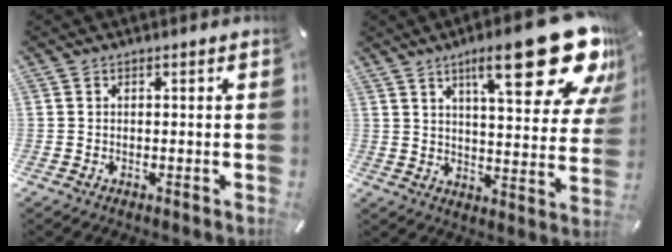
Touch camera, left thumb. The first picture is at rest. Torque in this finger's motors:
{"motor_torque": [1.09, 0.97, 1.68, -1.09, 0.48]}